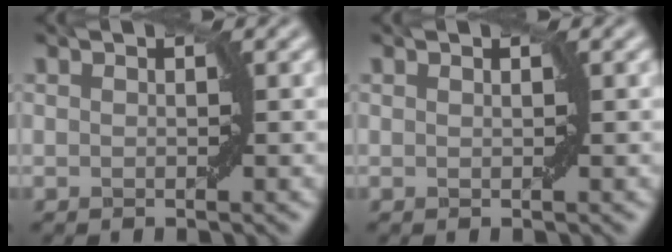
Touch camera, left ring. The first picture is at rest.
{"total": 0.0}